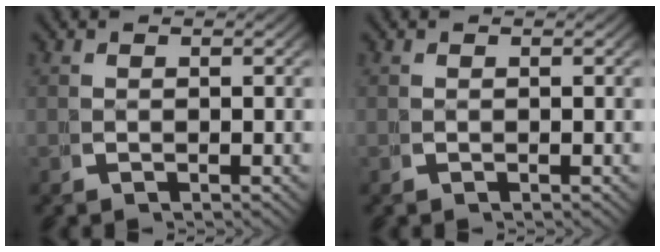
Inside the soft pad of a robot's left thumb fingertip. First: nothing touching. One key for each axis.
{"total": 0.0}